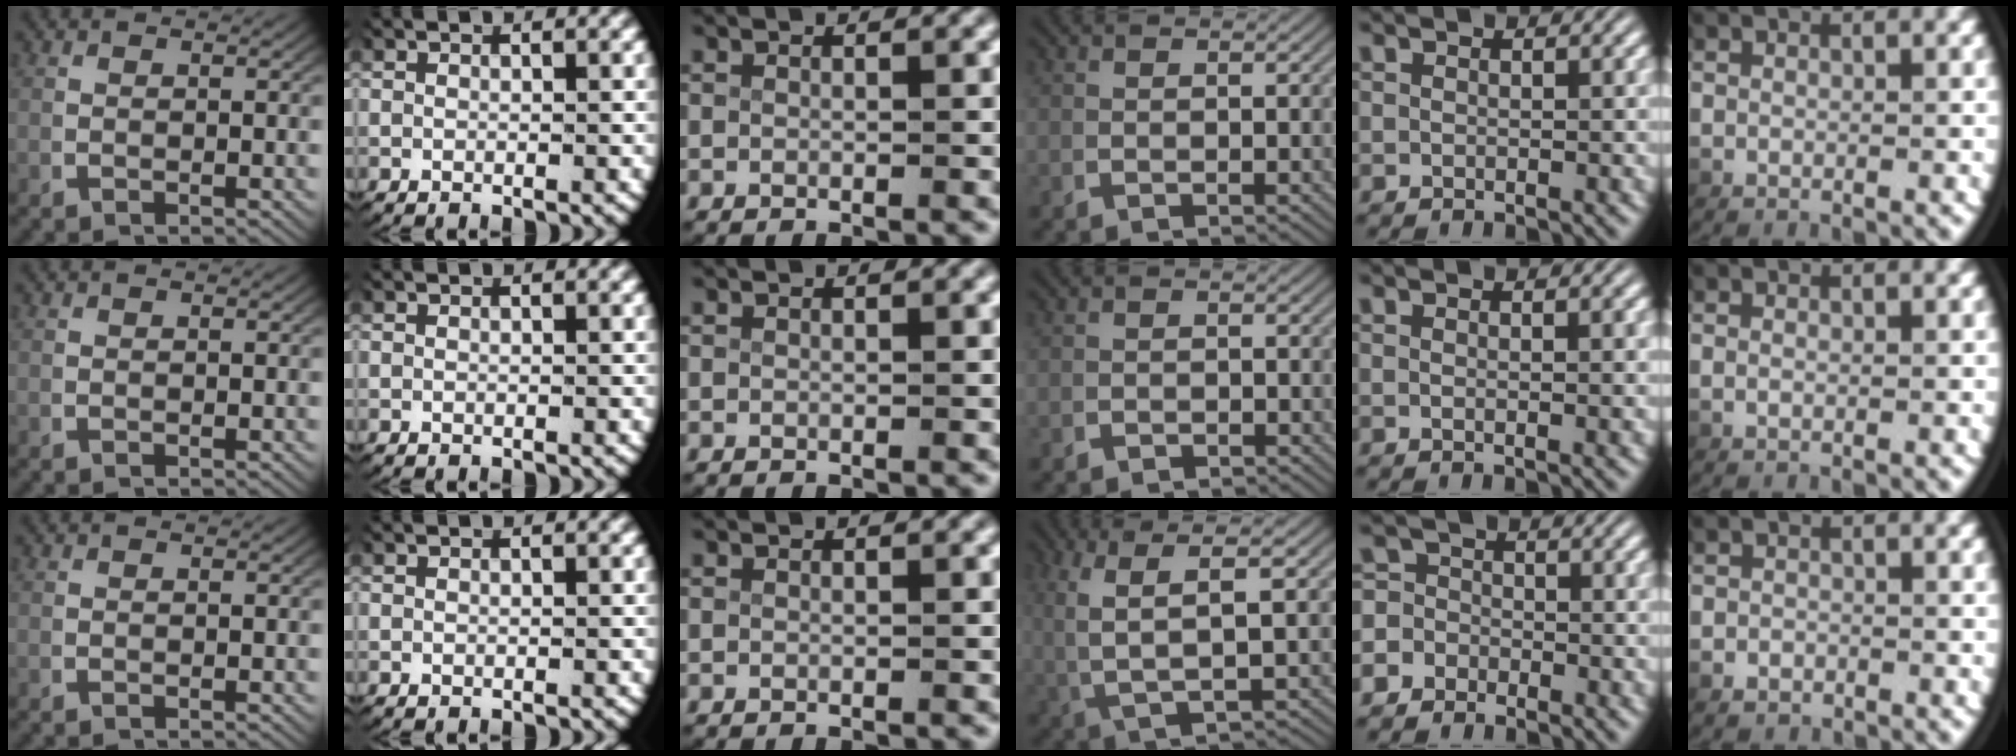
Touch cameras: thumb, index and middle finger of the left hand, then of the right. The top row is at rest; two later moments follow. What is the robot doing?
{"motion": "lift_and_place", "object": "coat"}